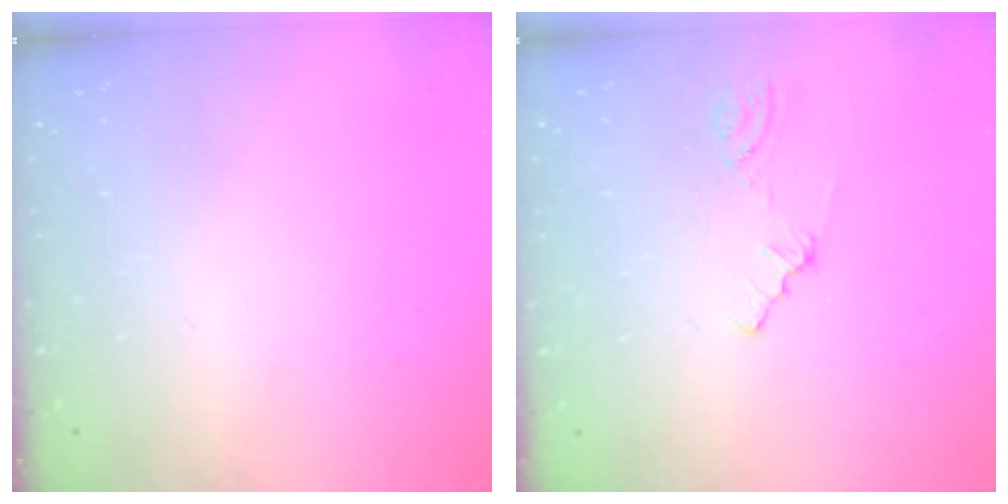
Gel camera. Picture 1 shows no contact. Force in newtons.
{"total": 0.8, "press": 0.8, "slide": 0.2}